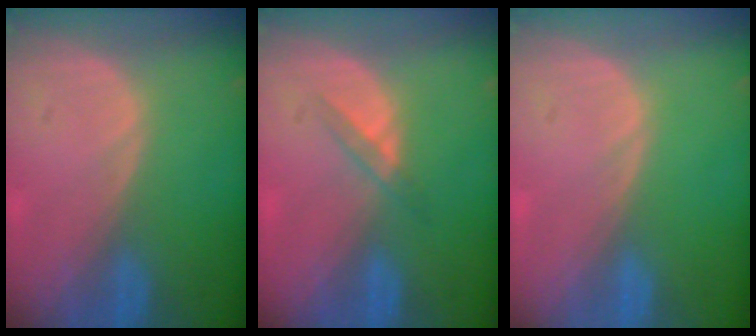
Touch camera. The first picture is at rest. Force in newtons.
{"total": 2.3, "press": 2.0, "slide": 1.0}
{"total": 0.0}